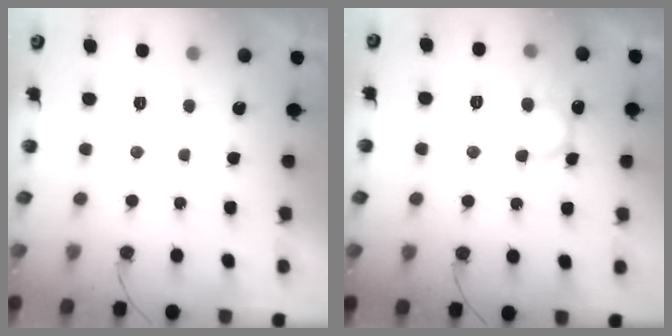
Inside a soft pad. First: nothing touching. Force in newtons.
{"total": 12.4, "press": 12.3, "slide": 1.3}